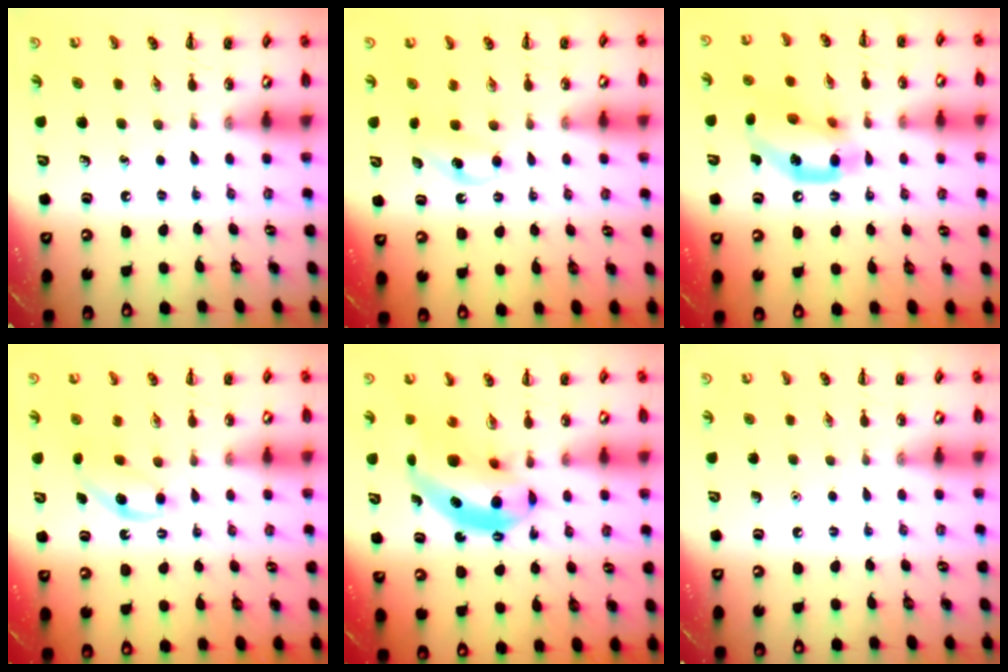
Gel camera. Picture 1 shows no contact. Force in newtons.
{"total": 5.0, "press": 4.8, "slide": 1.5}
{"total": 14.0, "press": 13.7, "slide": 3.1}
{"total": 5.0, "press": 4.8, "slide": 1.4}
{"total": 11.3, "press": 10.9, "slide": 2.9}
{"total": 1.5, "press": 1.5, "slide": 0.2}